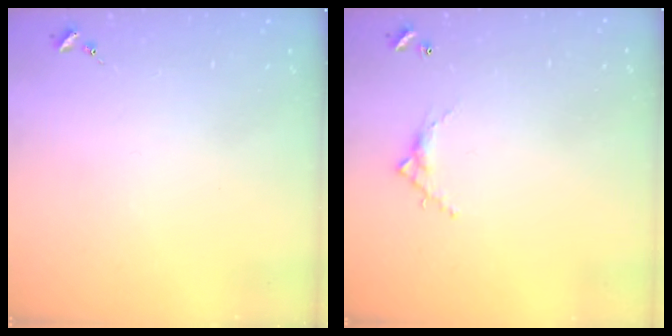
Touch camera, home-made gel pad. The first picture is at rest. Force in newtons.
{"total": 5.2, "press": 5.2, "slide": 0.2}